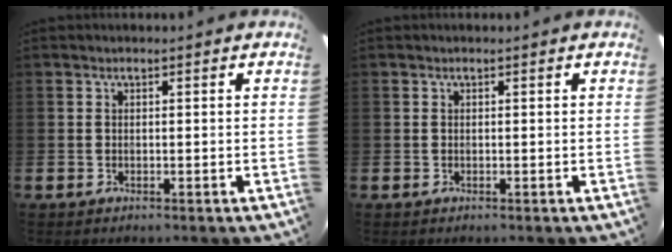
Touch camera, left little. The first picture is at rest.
{"total": 0.0}